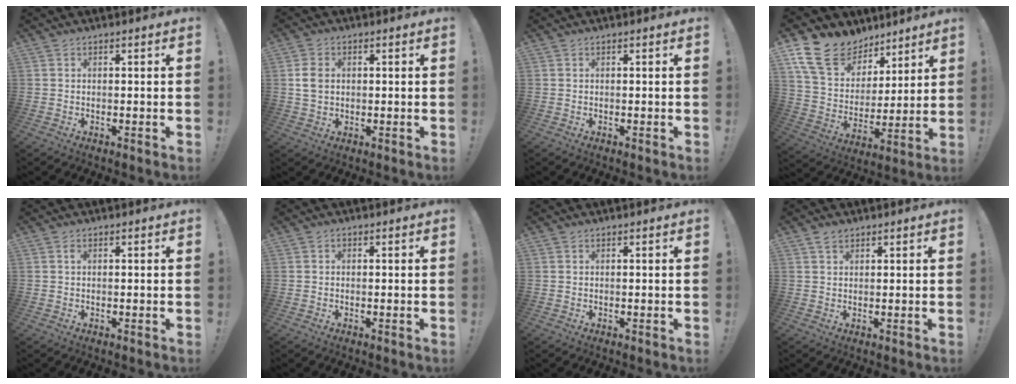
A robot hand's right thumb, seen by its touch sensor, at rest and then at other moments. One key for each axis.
{"total": 5.1, "fx": 0.6, "fy": 4.0, "fz": 3.2, "tx": -0.054, "ty": 0.005, "tz": 0.012}
{"total": 0.0}
{"total": 16.8, "fx": 10.7, "fy": 11.0, "fz": 6.9, "tx": -0.123, "ty": -0.061, "tz": 0.210}
{"total": 0.6, "fx": 0.2, "fy": 0.1, "fz": 0.5, "tx": -0.005, "ty": 0.000, "tz": 0.003}
{"total": 0.6, "fx": -0.1, "fy": 0.6, "fz": 0.1, "tx": -0.009, "ty": 0.004, "tz": -0.001}
{"total": 0.0}
{"total": 1.9, "fx": 1.5, "fy": 0.9, "fz": 0.8, "tx": -0.016, "ty": -0.001, "tz": 0.028}